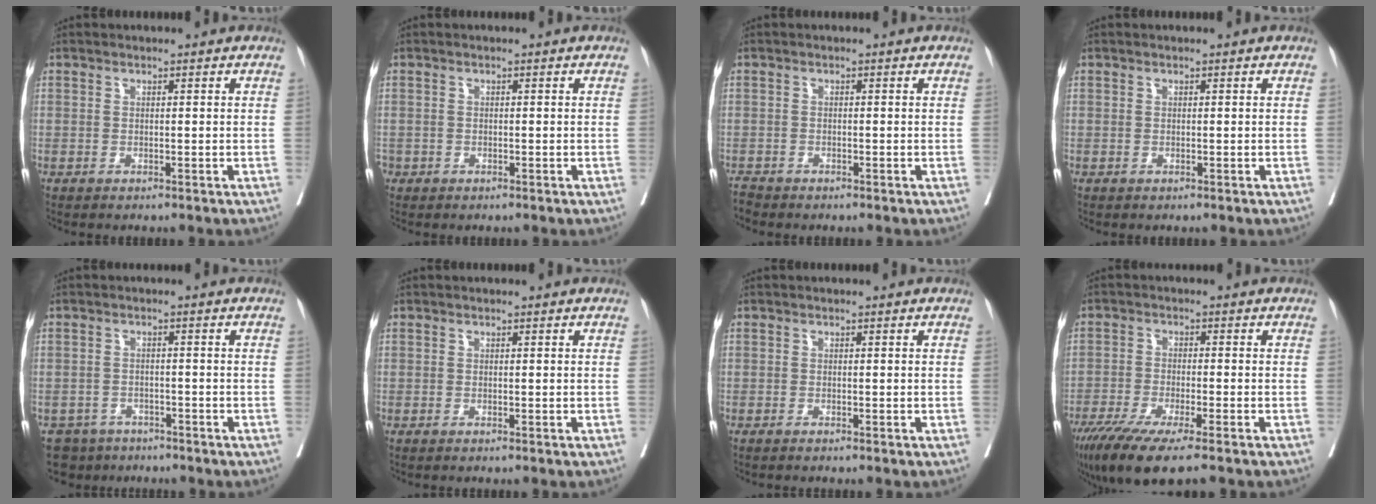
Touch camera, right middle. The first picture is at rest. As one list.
[{"total": 0.9, "force": [-0.5, 0.8, 0.1], "torque": [-0.008, 0.002, -0.008]}, {"total": 1.3, "force": [-1.3, 0.2, 0.0], "torque": [-0.006, -0.007, -0.025]}, {"total": 0.0}, {"total": 4.5, "force": [-3.6, 2.7, -0.5], "torque": [0.011, 0.004, -0.057]}, {"total": 0.0}, {"total": 1.1, "force": [-0.9, -0.1, 0.5], "torque": [-0.009, -0.002, -0.013]}, {"total": 10.7, "force": [-7.8, 0.9, 7.3], "torque": [-0.116, -0.025, -0.128]}]